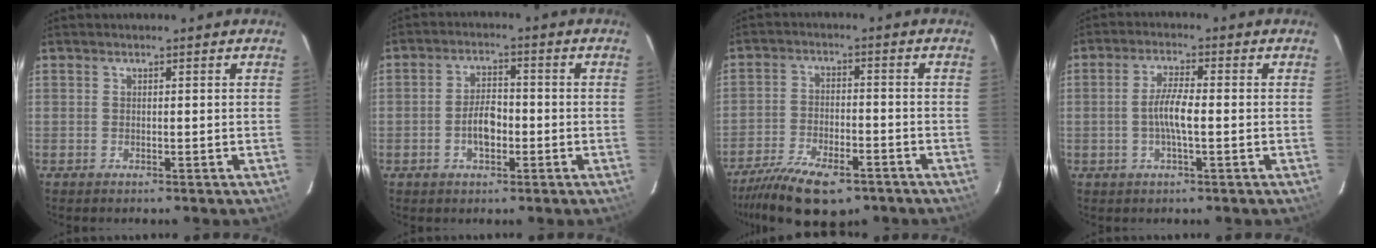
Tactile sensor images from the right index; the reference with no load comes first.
{"total": 5.4, "force": [-1.7, 2.9, 4.2], "torque": [-0.081, 0.009, -0.027]}
{"total": 14.1, "force": [-10.4, 5.3, 8.0], "torque": [-0.179, -0.026, -0.176]}
{"total": 5.0, "force": [-0.9, 0.7, 4.8], "torque": [-0.094, 0.003, -0.018]}